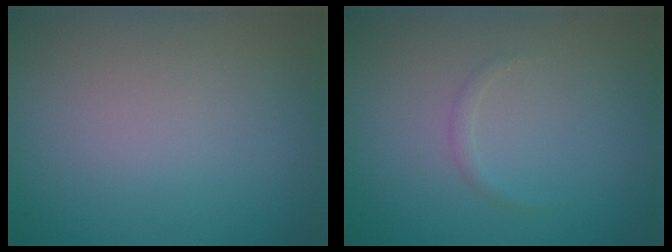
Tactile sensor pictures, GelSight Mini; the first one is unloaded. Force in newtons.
{"total": 0.7, "press": 0.7, "slide": 0.0}